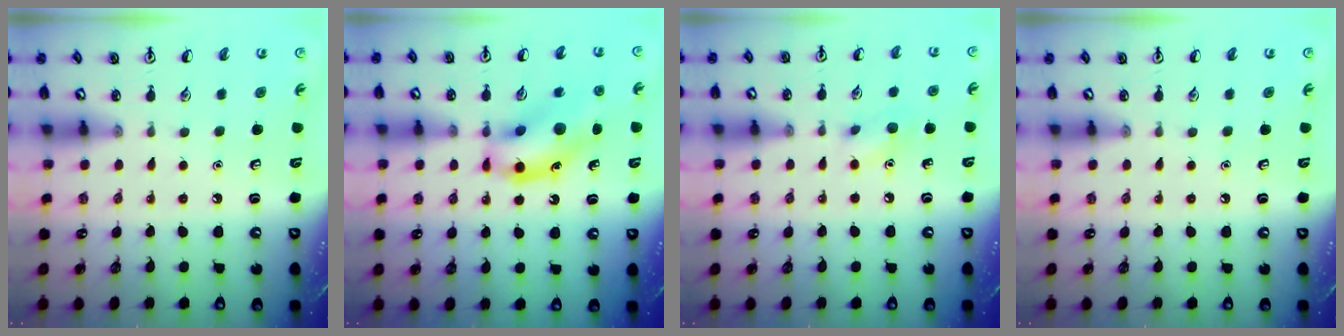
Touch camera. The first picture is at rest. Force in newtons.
{"total": 14.6, "press": 14.4, "slide": 2.1}
{"total": 7.4, "press": 7.1, "slide": 2.2}
{"total": 0.0}